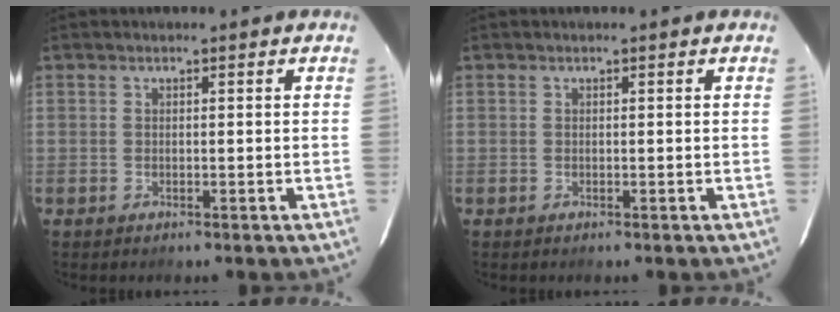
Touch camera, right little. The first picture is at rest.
{"total": 0.0}